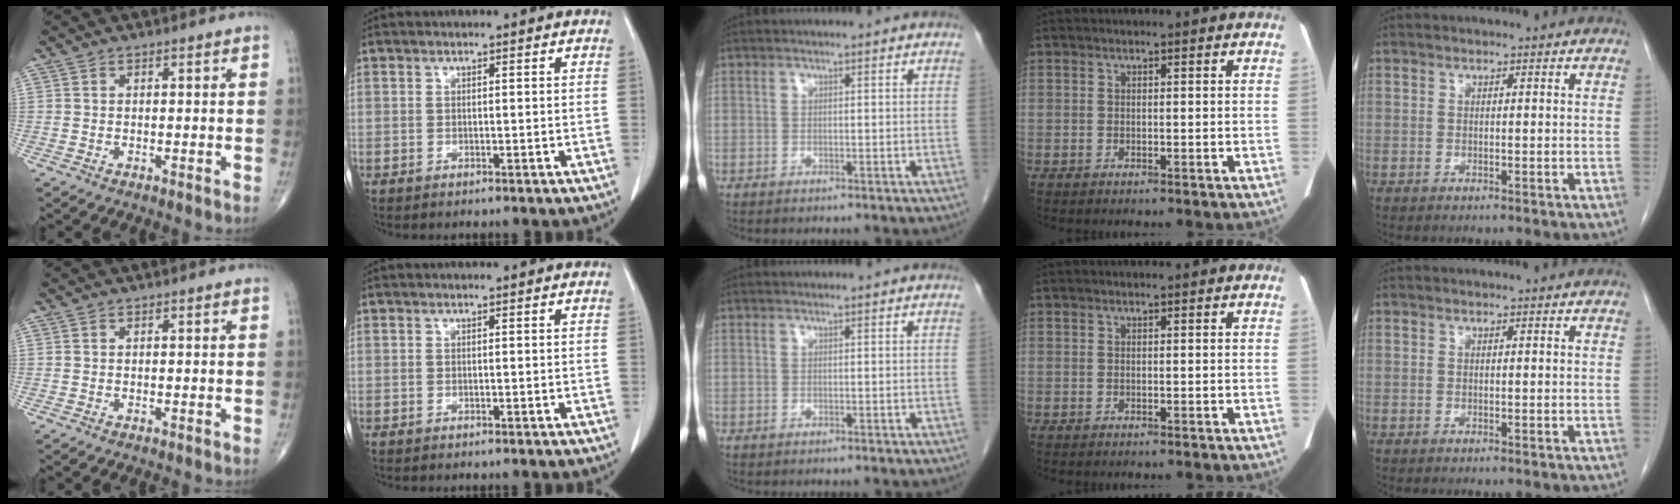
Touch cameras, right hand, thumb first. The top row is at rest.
{}